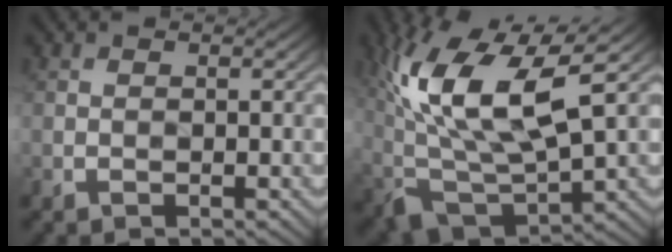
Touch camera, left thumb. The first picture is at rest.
{"total": 16.5, "force": [4.7, 7.6, 13.9], "torque": [-0.285, 0.003, 0.083]}